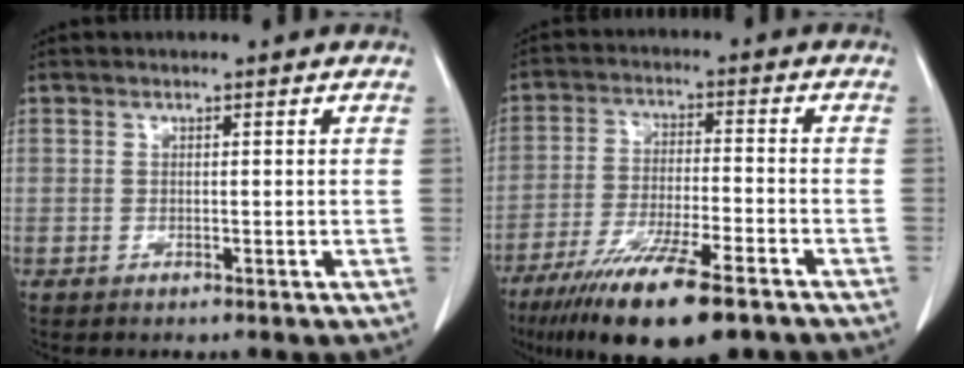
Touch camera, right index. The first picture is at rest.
{"total": 16.0, "force": [-10.9, 2.6, 11.4], "torque": [-0.195, -0.039, -0.182]}